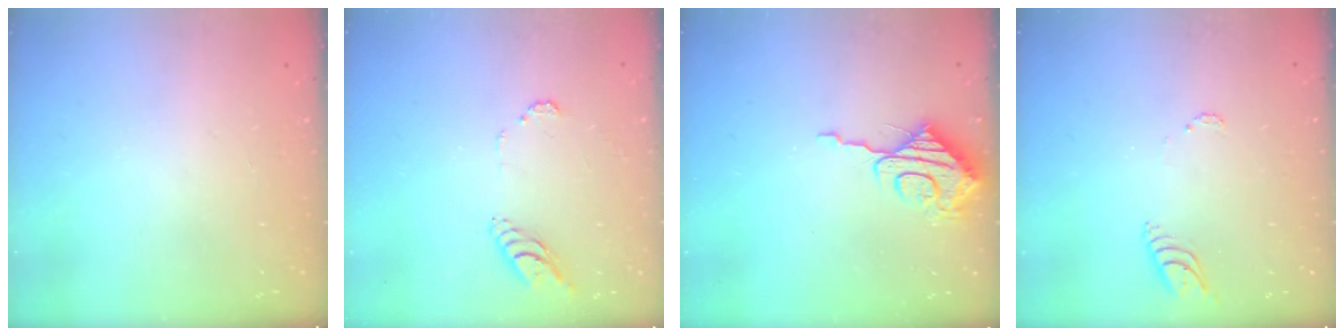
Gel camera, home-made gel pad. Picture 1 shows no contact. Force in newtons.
{"total": 8.9, "press": 8.8, "slide": 0.8}
{"total": 9.7, "press": 9.7, "slide": 0.2}
{"total": 4.5, "press": 4.4, "slide": 0.5}